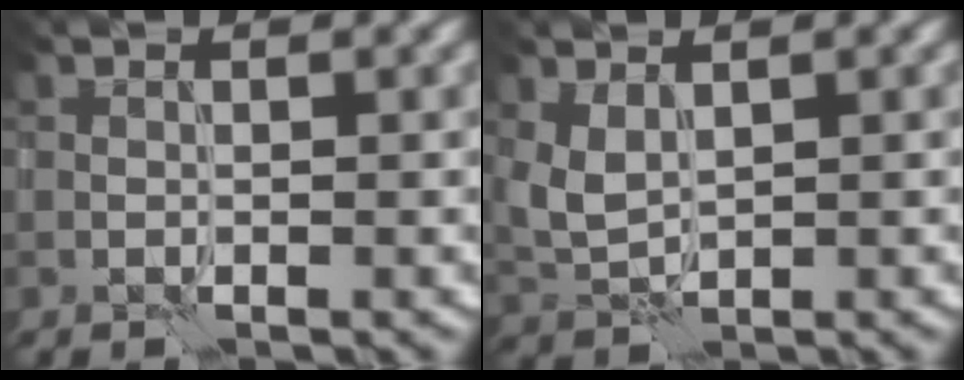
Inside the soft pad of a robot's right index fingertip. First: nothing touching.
{"total": 2.6, "force": [1.0, 1.3, 2.0], "torque": [-0.053, 0.002, 0.025]}